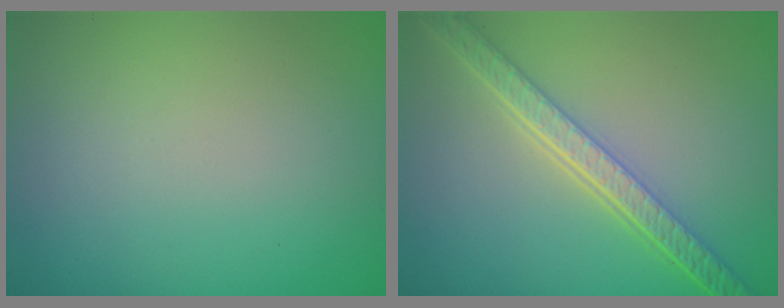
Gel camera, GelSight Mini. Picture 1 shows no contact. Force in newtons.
{"total": 5.6, "press": 4.4, "slide": 3.5}